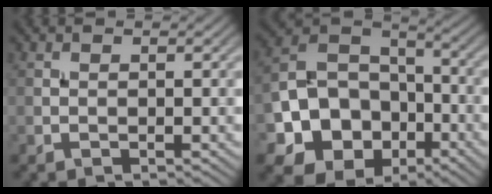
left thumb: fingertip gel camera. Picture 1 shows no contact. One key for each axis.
{"total": 13.0, "fx": -5.3, "fy": 9.9, "fz": 6.5, "tx": -0.152, "ty": -0.036, "tz": -0.102}